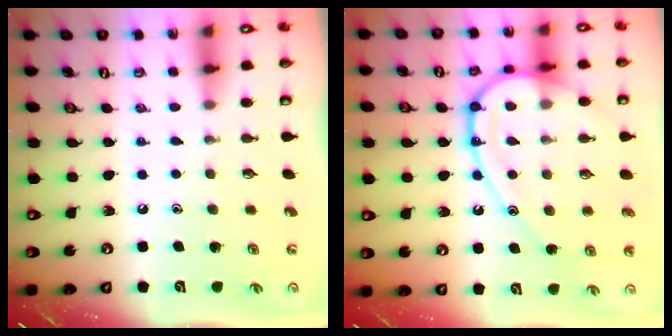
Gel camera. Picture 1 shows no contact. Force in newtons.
{"total": 15.4, "press": 15.3, "slide": 1.4}